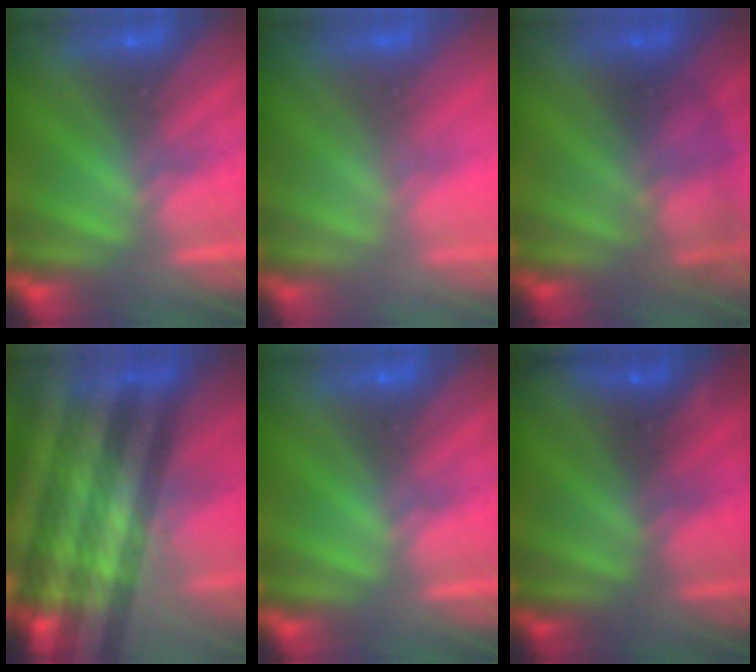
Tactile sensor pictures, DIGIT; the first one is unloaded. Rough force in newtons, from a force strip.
{"total": 2.9}
{"total": 2.2}
{"total": 6.8}
{"total": 0.0}
{"total": 2.4}